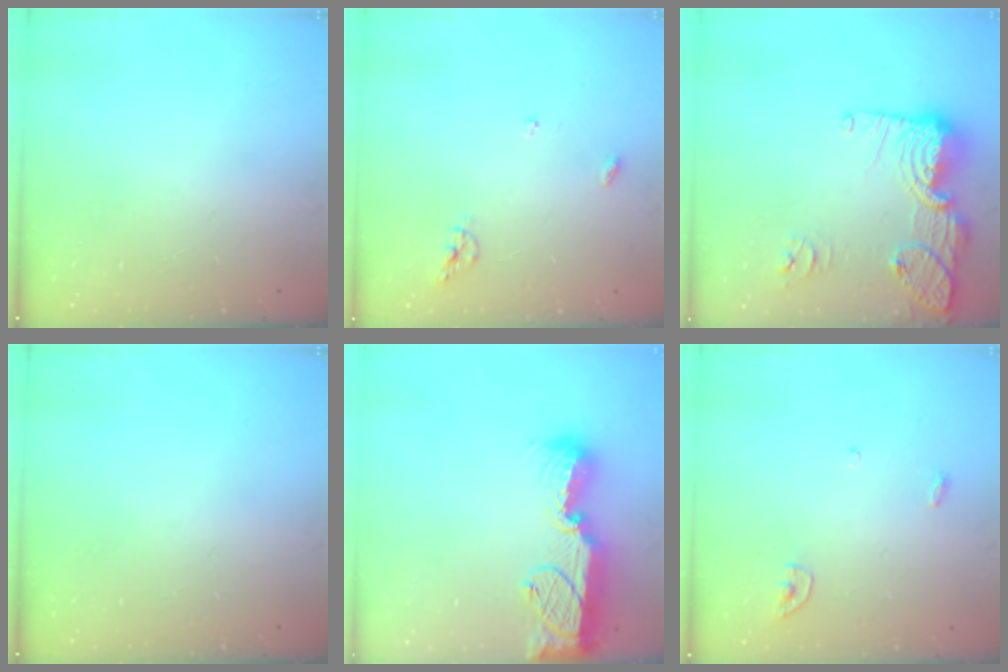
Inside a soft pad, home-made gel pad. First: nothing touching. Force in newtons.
{"total": 6.2, "press": 6.2, "slide": 0.1}
{"total": 17.6, "press": 17.3, "slide": 3.3}
{"total": 0.0}
{"total": 16.5, "press": 16.4, "slide": 1.6}
{"total": 3.4, "press": 3.4, "slide": 0.3}